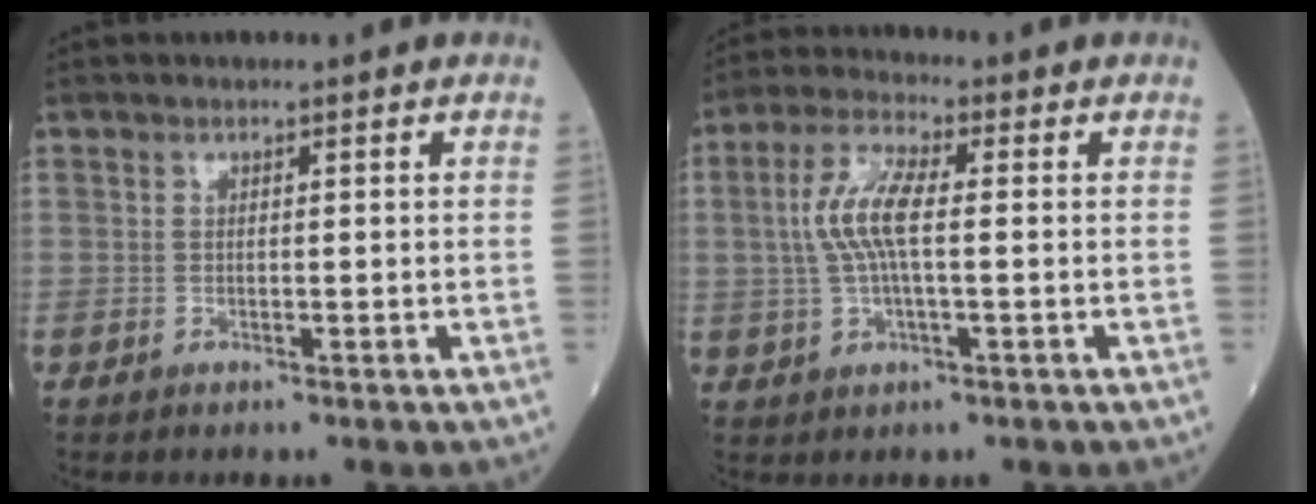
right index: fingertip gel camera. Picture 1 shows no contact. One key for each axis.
{"total": 7.5, "fx": 0.5, "fy": 1.8, "fz": 7.3, "tx": -0.160, "ty": 0.011, "tz": 0.009}